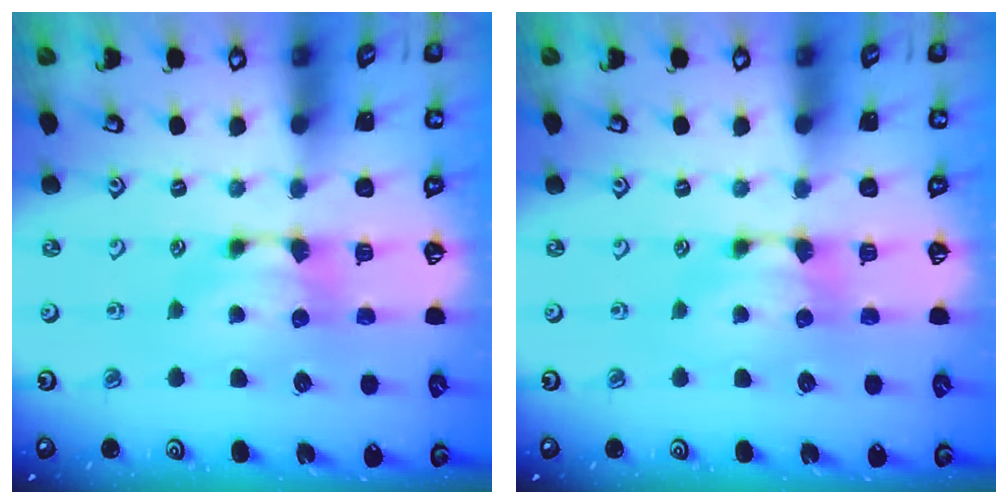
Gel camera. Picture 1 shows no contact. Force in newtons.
{"total": 0.0}